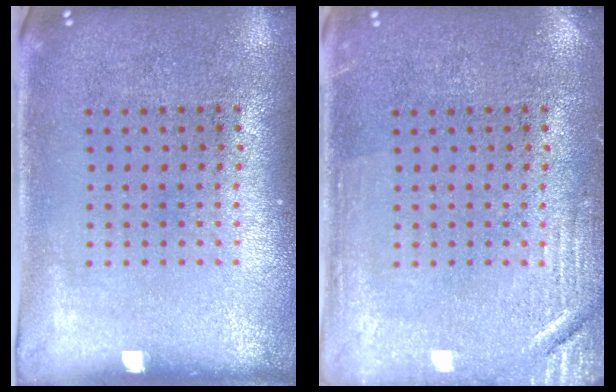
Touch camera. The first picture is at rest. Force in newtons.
{"total": 2.5, "press": 2.5, "slide": 0.4}